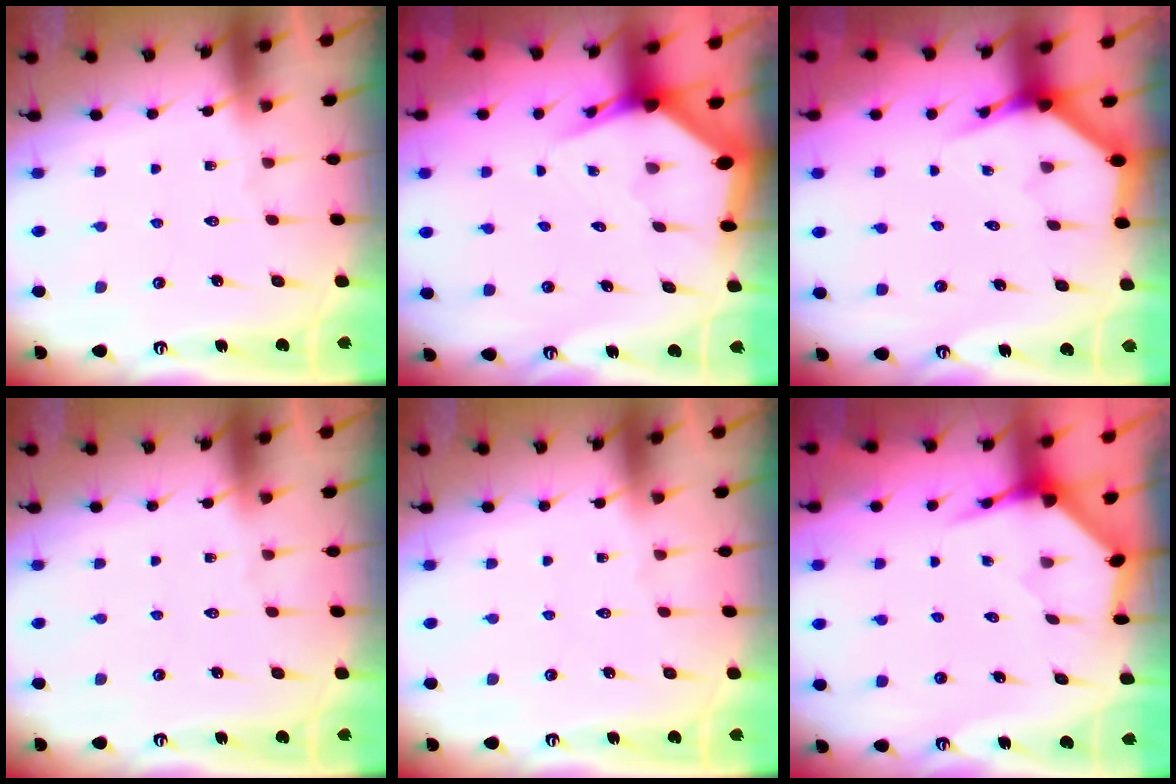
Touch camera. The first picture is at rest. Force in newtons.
{"total": 4.0, "press": 4.0, "slide": 0.5}
{"total": 3.9, "press": 3.9, "slide": 0.2}
{"total": 0.0}
{"total": 0.0}
{"total": 4.0, "press": 4.0, "slide": 0.4}